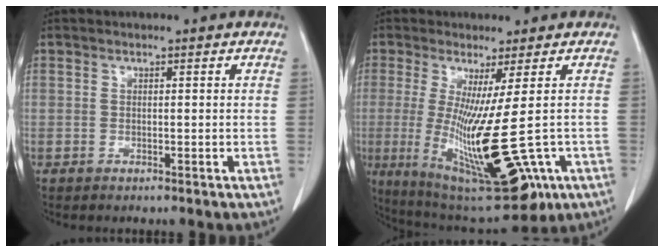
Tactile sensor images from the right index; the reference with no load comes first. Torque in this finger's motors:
{"motor_torque": [2.14, 0.00, 1.05, 0.21]}